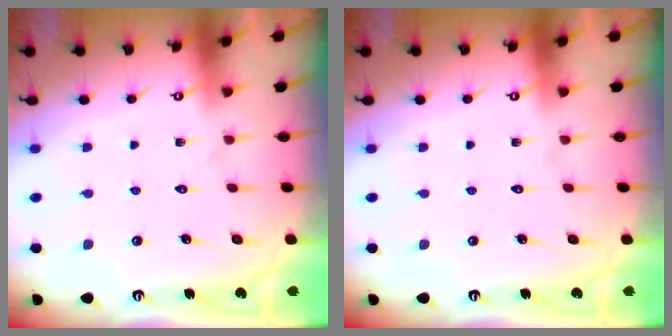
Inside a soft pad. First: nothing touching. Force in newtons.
{"total": 0.0}